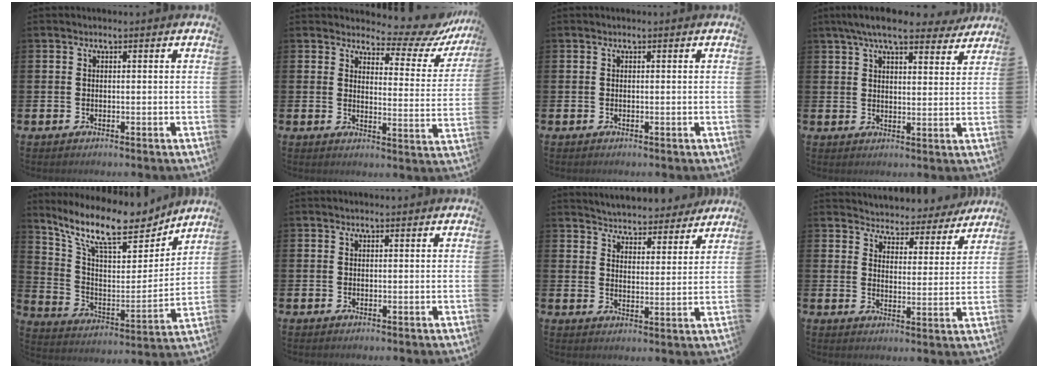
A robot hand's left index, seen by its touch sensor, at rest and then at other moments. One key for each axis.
{"total": 5.8, "fx": 5.2, "fy": 2.0, "fz": 1.6, "tx": -0.029, "ty": -0.052, "tz": 0.080}
{"total": 0.0}
{"total": 7.7, "fx": 6.8, "fy": 1.5, "fz": 3.2, "tx": -0.071, "ty": -0.022, "tz": 0.121}
{"total": 13.0, "fx": 10.9, "fy": 3.5, "fz": 6.1, "tx": -0.148, "ty": -0.068, "tz": 0.188}
{"total": 0.0}
{"total": 5.0, "fx": 4.9, "fy": 0.7, "fz": -0.1, "tx": -0.015, "ty": -0.042, "tz": 0.084}
{"total": 4.2, "fx": 4.1, "fy": 1.0, "fz": -0.2, "tx": -0.016, "ty": -0.039, "tz": 0.066}